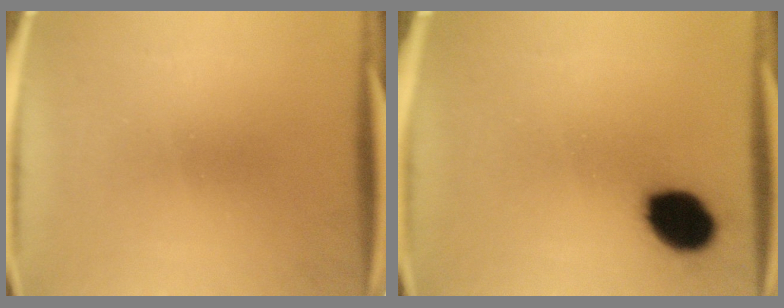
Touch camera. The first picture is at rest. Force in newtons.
{"total": 11.2}